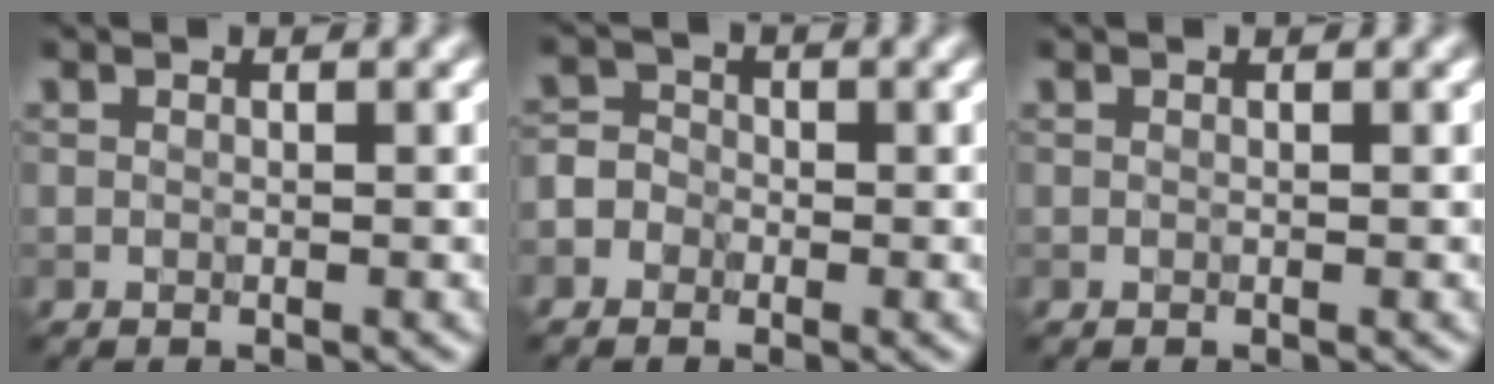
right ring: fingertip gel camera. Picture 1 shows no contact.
{"total": 2.9, "force": [-1.4, 2.4, 0.8], "torque": [0.002, 0.012, -0.037]}
{"total": 0.0}